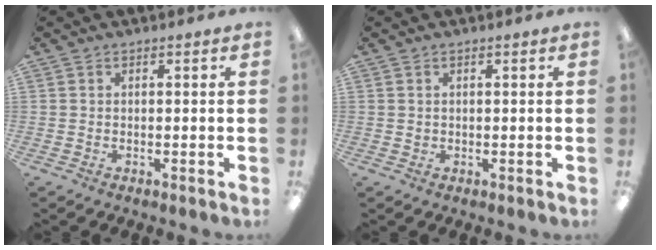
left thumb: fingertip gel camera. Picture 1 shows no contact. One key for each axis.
{"total": 0.6, "fx": 0.3, "fy": 0.4, "fz": 0.3, "tx": -0.007, "ty": 0.002, "tz": 0.006}